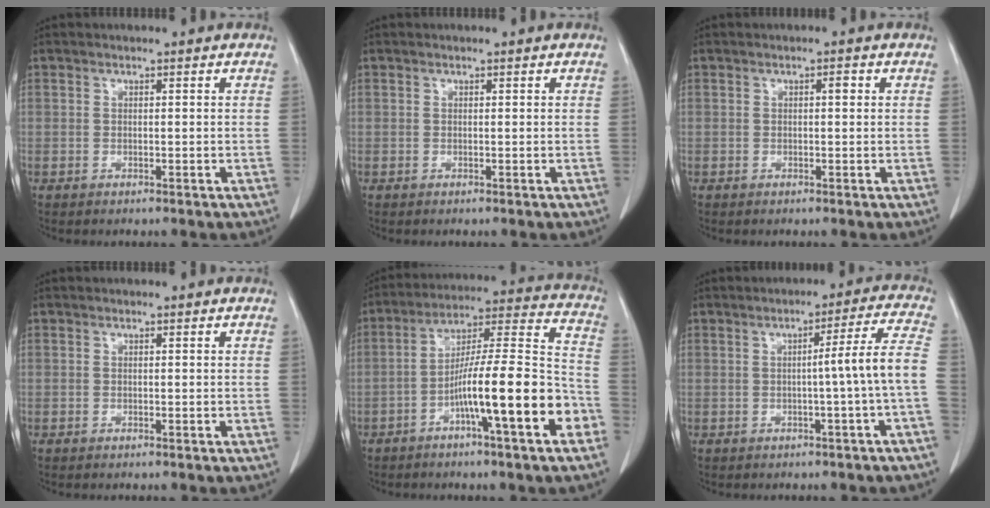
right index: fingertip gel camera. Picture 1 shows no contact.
{"total": 0.0}
{"total": 1.0, "force": [0.3, 0.3, 0.9], "torque": [-0.011, 0.004, 0.003]}
{"total": 0.0}
{"total": 16.6, "force": [-6.5, 0.7, 15.2], "torque": [-0.242, 0.011, -0.108]}
{"total": 6.8, "force": [-1.2, -1.7, 6.5], "torque": [-0.085, 0.013, -0.017]}